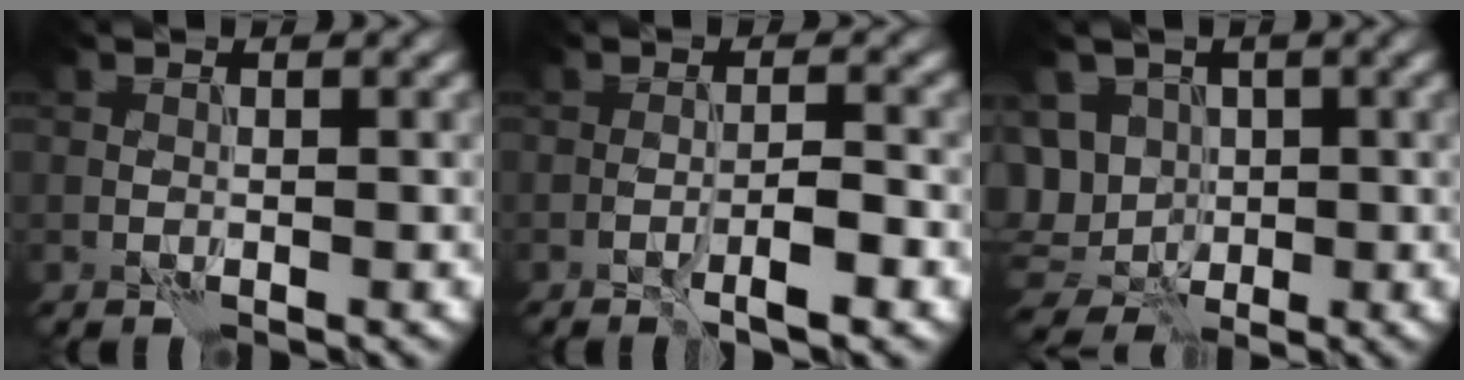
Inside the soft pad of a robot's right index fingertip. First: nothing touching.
{"total": 2.8, "force": [-1.4, 0.4, 2.4], "torque": [-0.040, 0.005, -0.025]}
{"total": 8.7, "force": [0.1, 7.6, 4.2], "torque": [-0.083, 0.016, -0.027]}